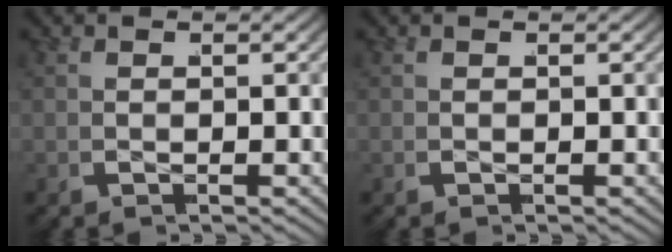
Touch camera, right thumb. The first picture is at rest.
{"total": 0.0}